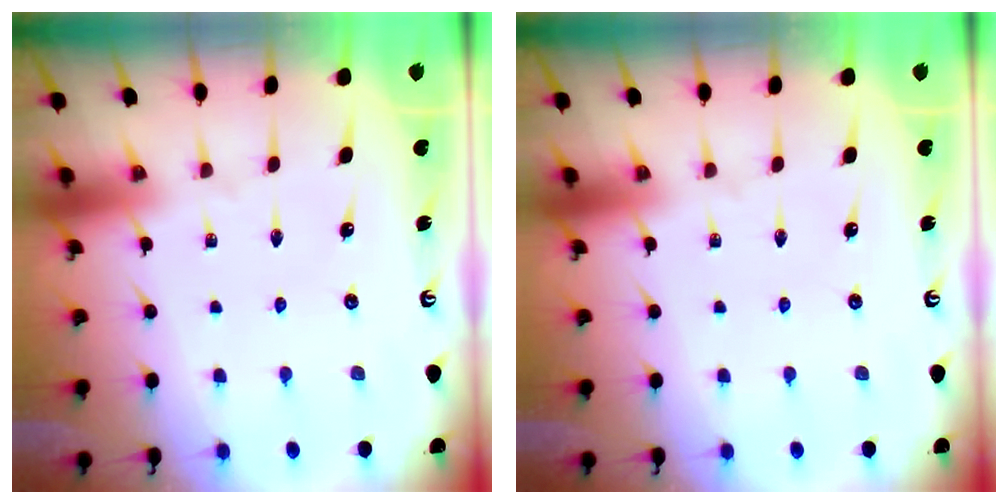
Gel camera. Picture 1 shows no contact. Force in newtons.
{"total": 0.0}